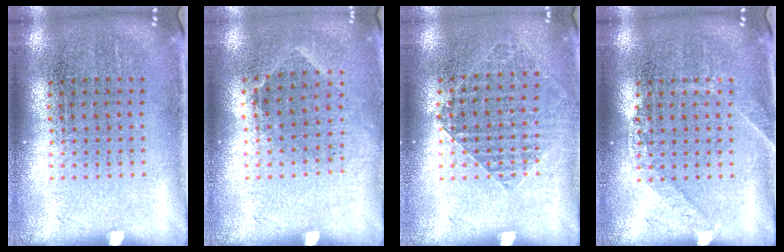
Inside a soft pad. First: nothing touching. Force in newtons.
{"total": 0.8, "press": 0.6, "slide": 0.5}
{"total": 0.9, "press": 0.9, "slide": 0.2}
{"total": 1.2, "press": 1.2, "slide": 0.2}